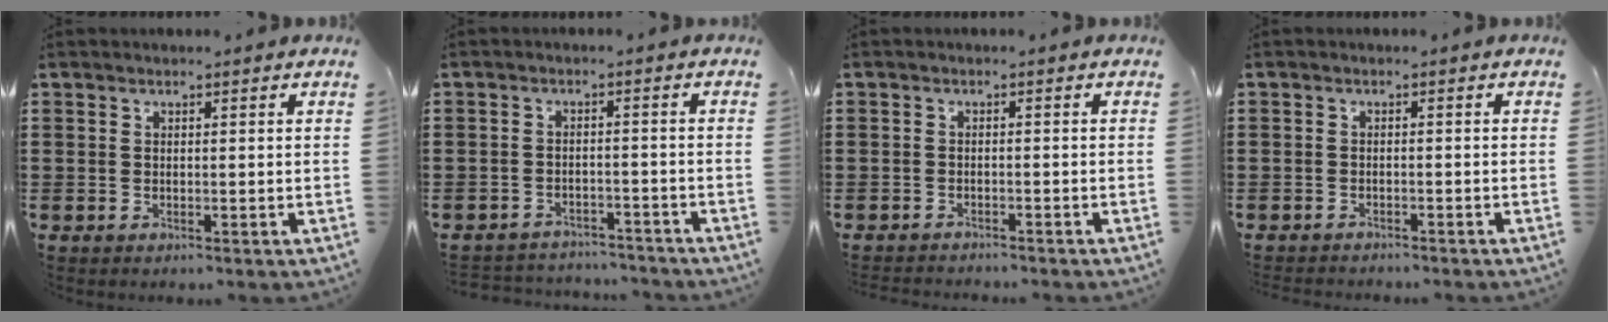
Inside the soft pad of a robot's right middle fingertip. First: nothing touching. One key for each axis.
{"total": 2.9, "fx": -2.9, "fy": 0.4, "fz": -0.2, "tx": -0.004, "ty": -0.001, "tz": -0.064}
{"total": 1.6, "fx": -1.5, "fy": 0.2, "fz": -0.3, "tx": 0.001, "ty": 0.002, "tz": -0.035}
{"total": 1.3, "fx": -1.3, "fy": 0.2, "fz": -0.2, "tx": 0.000, "ty": 0.001, "tz": -0.029}